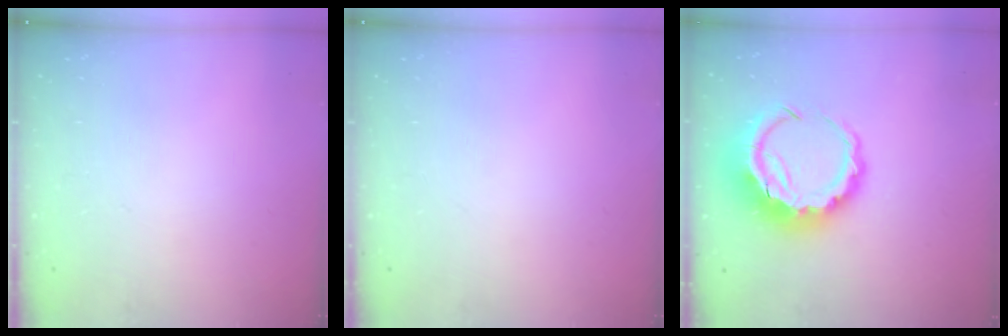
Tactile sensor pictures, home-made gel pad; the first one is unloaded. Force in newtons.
{"total": 0.0}
{"total": 10.7, "press": 10.4, "slide": 2.6}